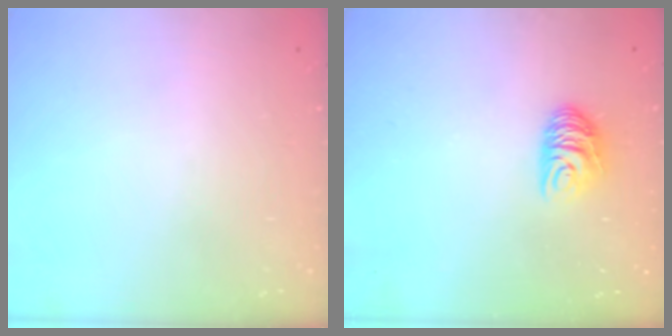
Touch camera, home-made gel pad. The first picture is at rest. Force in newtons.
{"total": 6.8, "press": 6.8, "slide": 0.5}